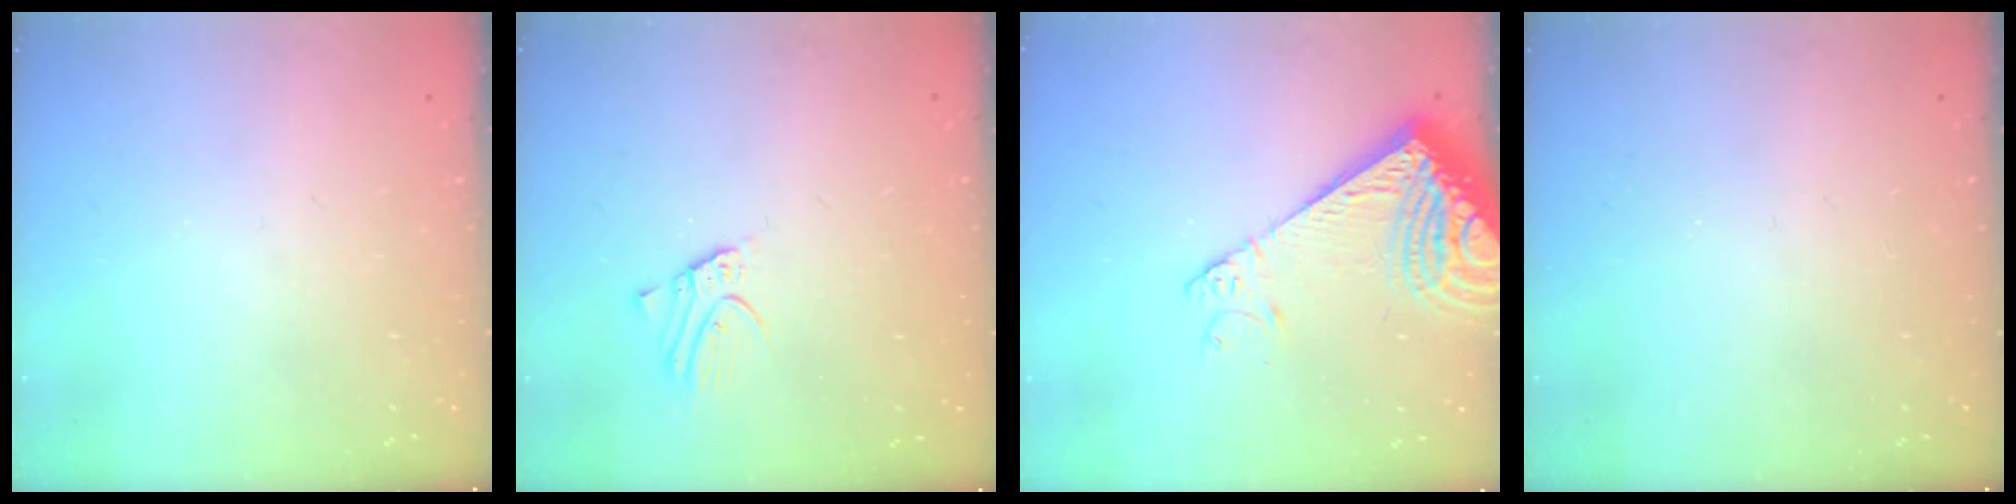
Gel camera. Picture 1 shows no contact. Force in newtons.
{"total": 2.4, "press": 2.4, "slide": 0.1}
{"total": 14.5, "press": 14.3, "slide": 2.6}
{"total": 0.0}